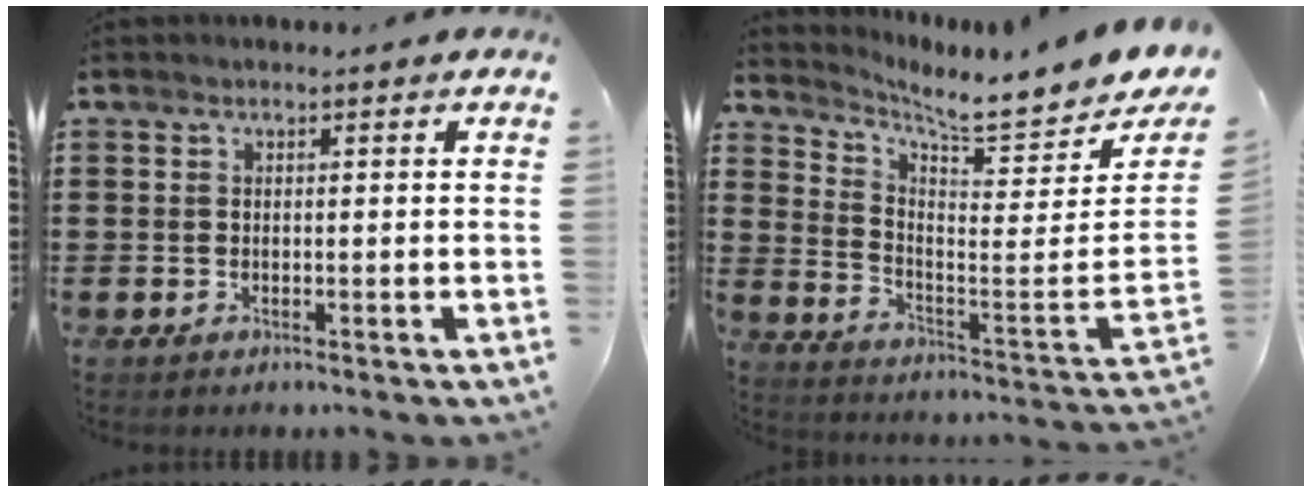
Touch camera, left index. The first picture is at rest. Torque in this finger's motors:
{"motor_torque": [0.36, -0.39, 0.25, 0.13]}